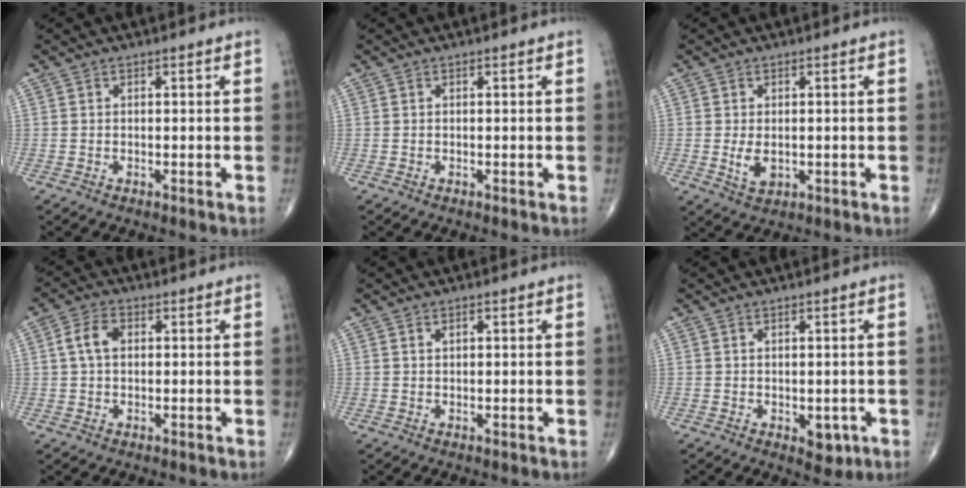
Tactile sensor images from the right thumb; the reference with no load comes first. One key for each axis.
{"total": 0.0}
{"total": 3.7, "fx": -0.3, "fy": 2.3, "fz": 2.8, "tx": -0.046, "ty": -0.007, "tz": 0.002}
{"total": 4.8, "fx": 0.8, "fy": 3.1, "fz": 3.6, "tx": -0.073, "ty": 0.012, "tz": 0.012}
{"total": 0.7, "fx": 0.3, "fy": 0.4, "fz": 0.5, "tx": -0.004, "ty": -0.001, "tz": 0.005}
{"total": 3.4, "fx": -0.9, "fy": 2.1, "fz": 2.5, "tx": -0.011, "ty": -0.002, "tz": -0.003}